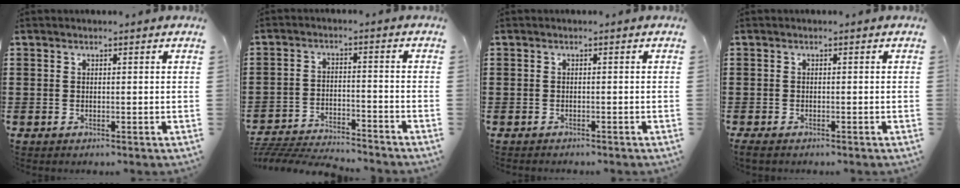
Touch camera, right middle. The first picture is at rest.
{"total": 4.9, "force": [-4.8, 0.5, 0.6], "torque": [-0.026, 0.001, -0.104]}
{"total": 0.9, "force": [-0.8, 0.4, -0.2], "torque": [0.003, 0.005, -0.019]}
{"total": 0.9, "force": [-0.7, 0.4, 0.3], "torque": [-0.009, 0.000, -0.014]}